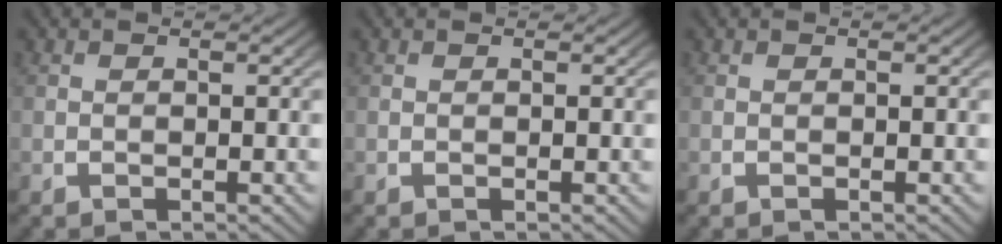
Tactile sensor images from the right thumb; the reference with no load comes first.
{"total": 0.0}
{"total": 0.0}